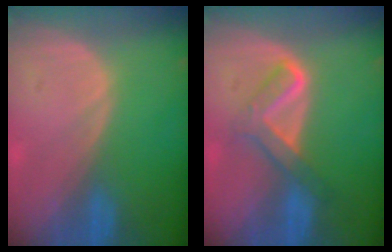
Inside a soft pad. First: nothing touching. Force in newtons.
{"total": 5.2, "press": 5.1, "slide": 0.7}